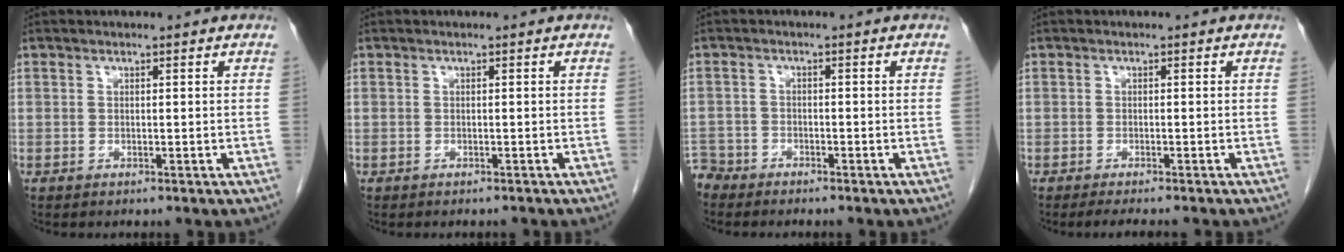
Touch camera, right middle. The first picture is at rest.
{"total": 0.9, "force": [-0.9, 0.2, 0.1], "torque": [-0.005, -0.002, -0.014]}
{"total": 3.6, "force": [-3.4, 1.2, -0.5], "torque": [0.009, -0.004, -0.069]}
{"total": 5.2, "force": [-4.5, 0.6, 2.5], "torque": [-0.026, -0.008, -0.063]}